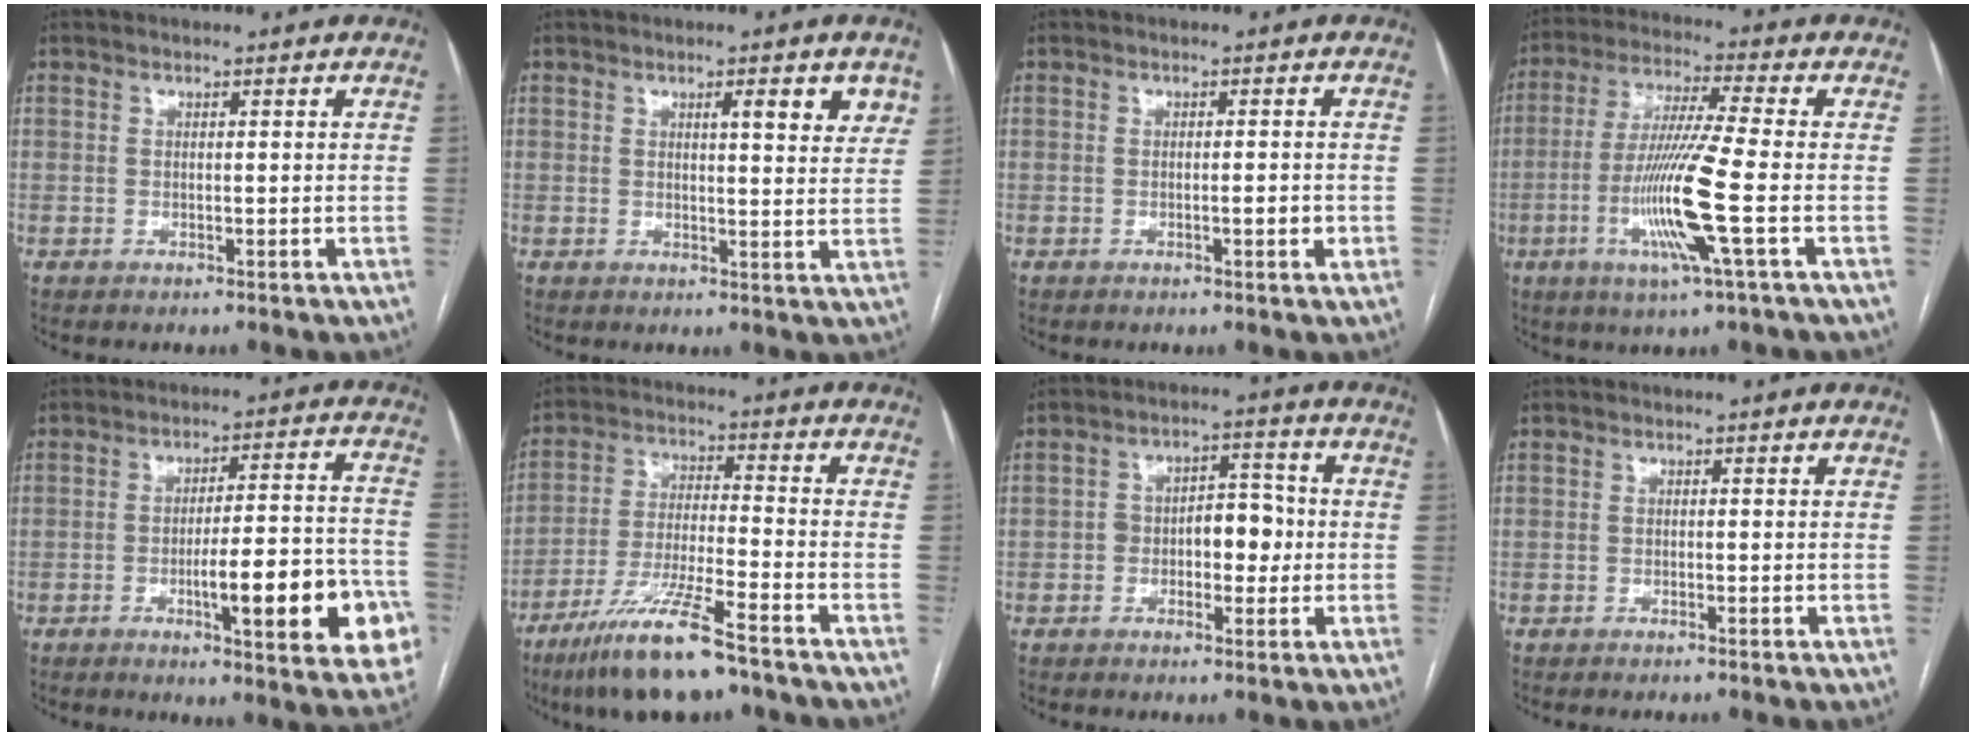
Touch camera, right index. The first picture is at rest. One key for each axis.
{"total": 5.3, "fx": 2.8, "fy": 1.0, "fz": 4.5, "tx": -0.052, "ty": -0.004, "tz": 0.032}
{"total": 1.6, "fx": -0.5, "fy": 0.3, "fz": 1.5, "tx": -0.023, "ty": -0.001, "tz": -0.008}
{"total": 12.4, "fx": -3.3, "fy": -1.1, "fz": 11.9, "tx": -0.240, "ty": -0.018, "tz": -0.071}
{"total": 16.7, "fx": -5.8, "fy": 3.0, "fz": 15.4, "tx": -0.150, "ty": 0.020, "tz": -0.065}
{"total": 13.0, "fx": -9.1, "fy": 1.0, "fz": 9.3, "tx": -0.183, "ty": -0.032, "tz": -0.164}
{"total": 6.4, "fx": -0.8, "fy": 3.5, "fz": 5.3, "tx": -0.075, "ty": 0.025, "tz": -0.011}
{"total": 0.7, "fx": -0.6, "fy": -0.1, "fz": 0.3, "tx": -0.008, "ty": 0.000, "tz": -0.009}